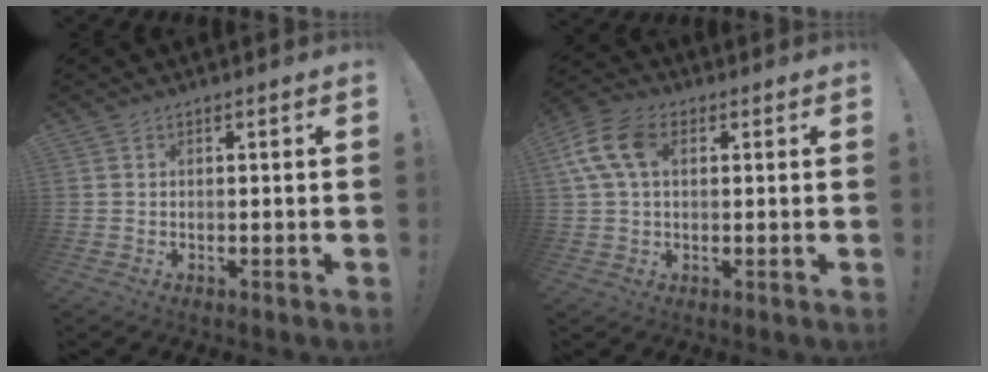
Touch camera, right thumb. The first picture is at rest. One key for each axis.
{"total": 11.6, "fx": 2.9, "fy": 7.5, "fz": 8.4, "tx": -0.169, "ty": 0.009, "tz": 0.060}